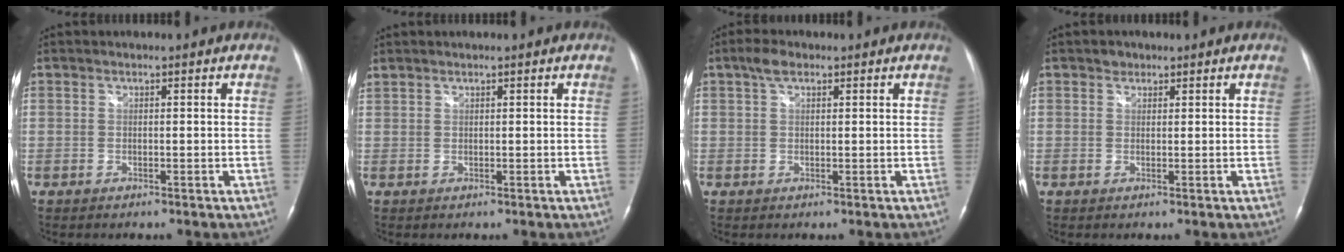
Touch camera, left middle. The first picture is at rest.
{"total": 1.0, "force": [0.9, 0.0, 0.2], "torque": [-0.017, 0.016, 0.027]}
{"total": 2.5, "force": [1.6, 1.1, 1.6], "torque": [-0.036, 0.012, 0.031]}
{"total": 1.2, "force": [0.9, 0.8, 0.2], "torque": [0.000, -0.002, 0.011]}